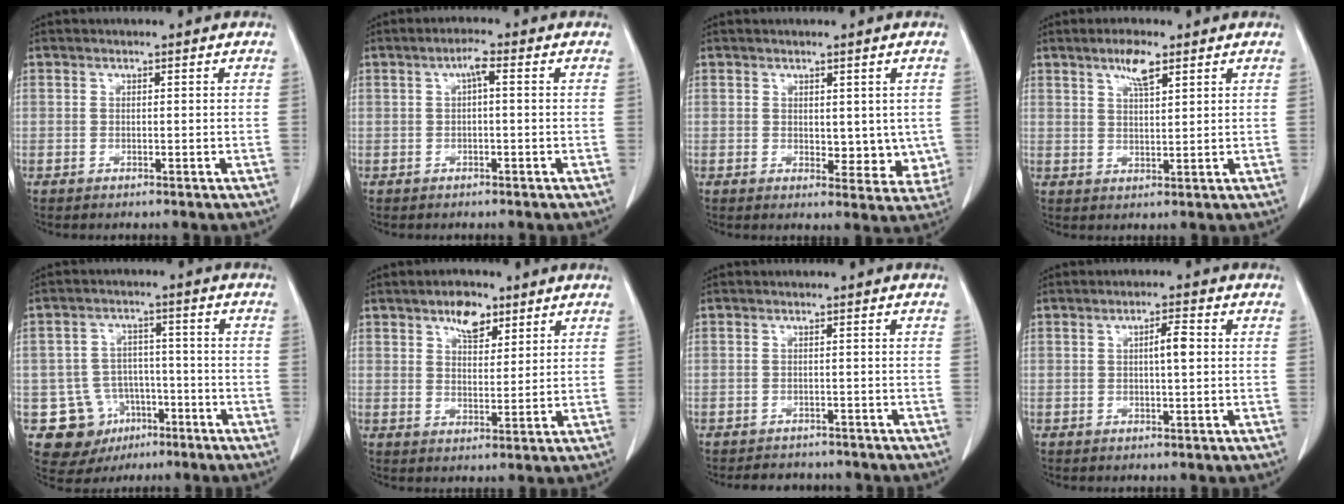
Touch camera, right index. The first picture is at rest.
{"total": 2.3, "force": [0.5, 0.4, 2.2], "torque": [-0.038, 0.006, 0.007]}
{"total": 5.8, "force": [0.4, 3.5, 4.6], "torque": [-0.032, -0.010, 0.013]}
{"total": 4.4, "force": [2.8, 0.9, 3.3], "torque": [-0.061, 0.003, 0.050]}
{"total": 9.9, "force": [-4.3, 8.7, 1.9], "torque": [-0.038, 0.024, -0.051]}
{"total": 5.3, "force": [3.4, 2.7, 3.1], "torque": [-0.050, 0.005, 0.057]}
{"total": 5.0, "force": [-4.5, 2.0, 0.5], "torque": [-0.003, 0.000, -0.056]}
{"total": 2.9, "force": [0.4, 0.4, 2.9], "torque": [-0.050, 0.004, 0.007]}